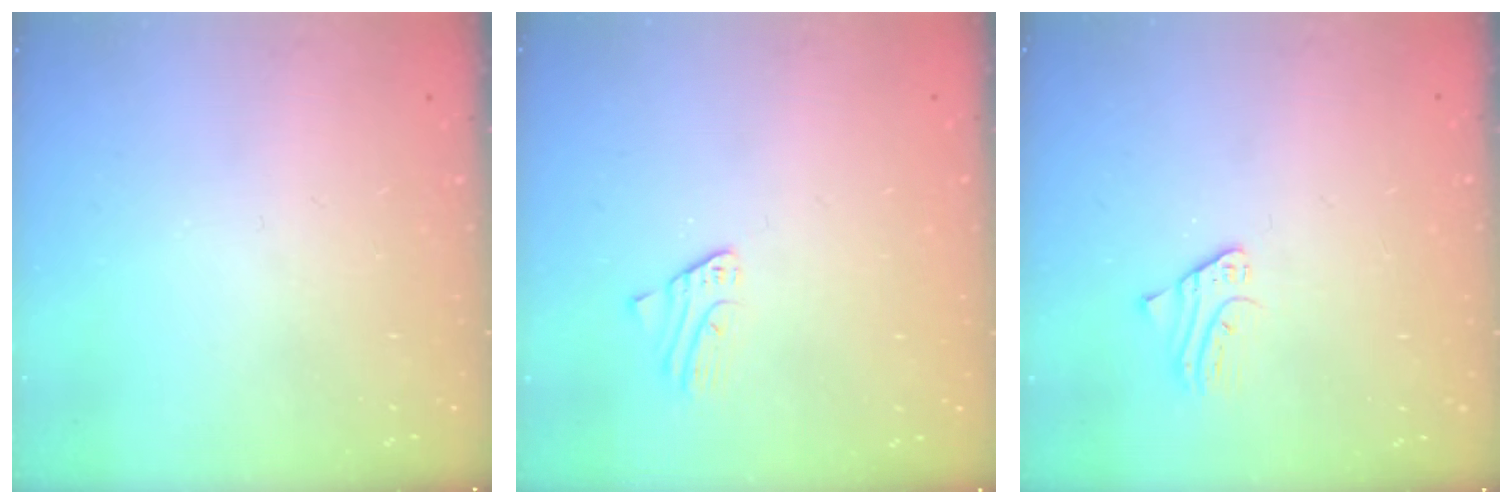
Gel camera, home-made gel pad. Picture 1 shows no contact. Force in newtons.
{"total": 1.5, "press": 1.5, "slide": 0.1}
{"total": 2.2, "press": 2.2, "slide": 0.2}